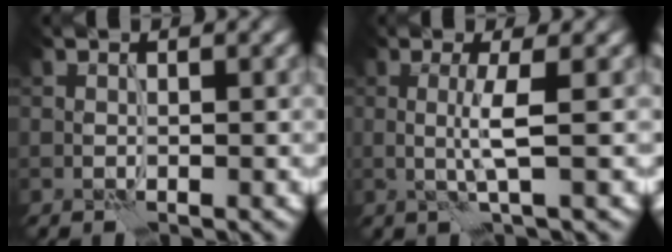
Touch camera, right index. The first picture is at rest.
{"total": 2.2, "force": [-0.3, -0.6, 2.1], "torque": [-0.044, -0.003, -0.008]}